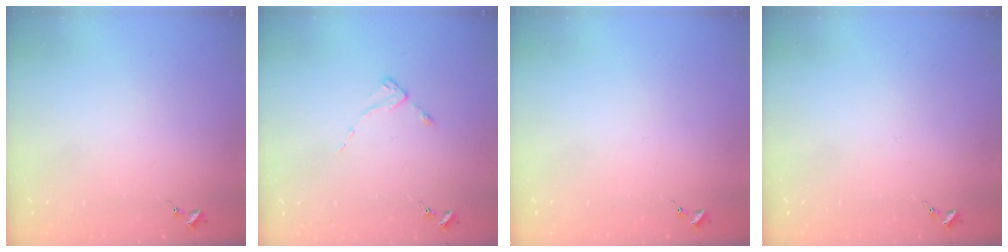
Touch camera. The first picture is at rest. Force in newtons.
{"total": 2.2, "press": 2.2, "slide": 0.4}
{"total": 0.0}
{"total": 0.0}